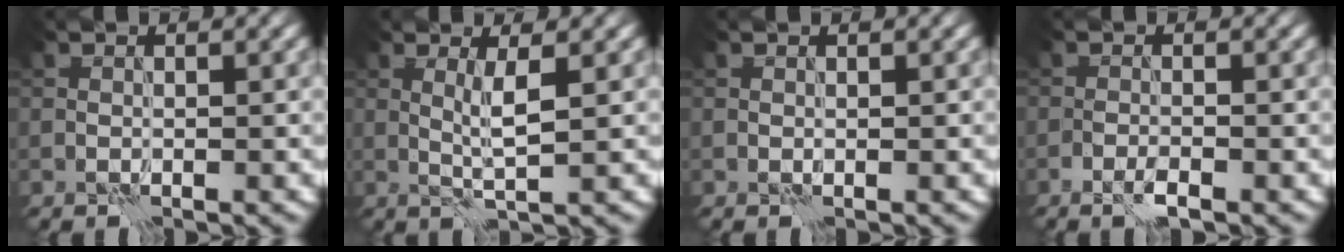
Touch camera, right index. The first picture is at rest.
{"total": 2.2, "force": [0.8, -0.1, 2.0], "torque": [-0.041, -0.003, 0.016]}
{"total": 0.0}
{"total": 1.1, "force": [-0.7, 0.0, 0.9], "torque": [-0.016, 0.000, -0.016]}